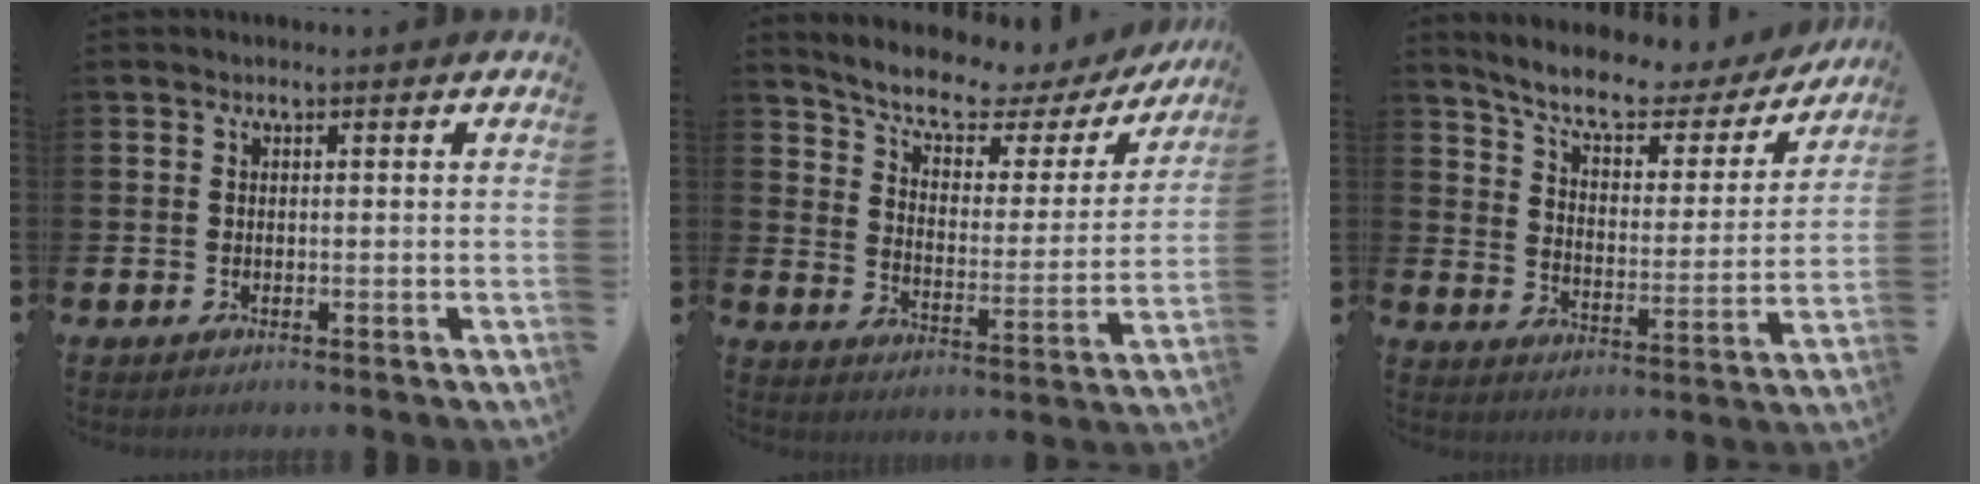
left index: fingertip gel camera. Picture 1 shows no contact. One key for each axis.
{"total": 7.2, "fx": 6.2, "fy": 2.3, "fz": 2.9, "tx": -0.085, "ty": -0.043, "tz": 0.100}
{"total": 8.4, "fx": 7.3, "fy": 2.4, "fz": 3.3, "tx": -0.088, "ty": -0.051, "tz": 0.121}